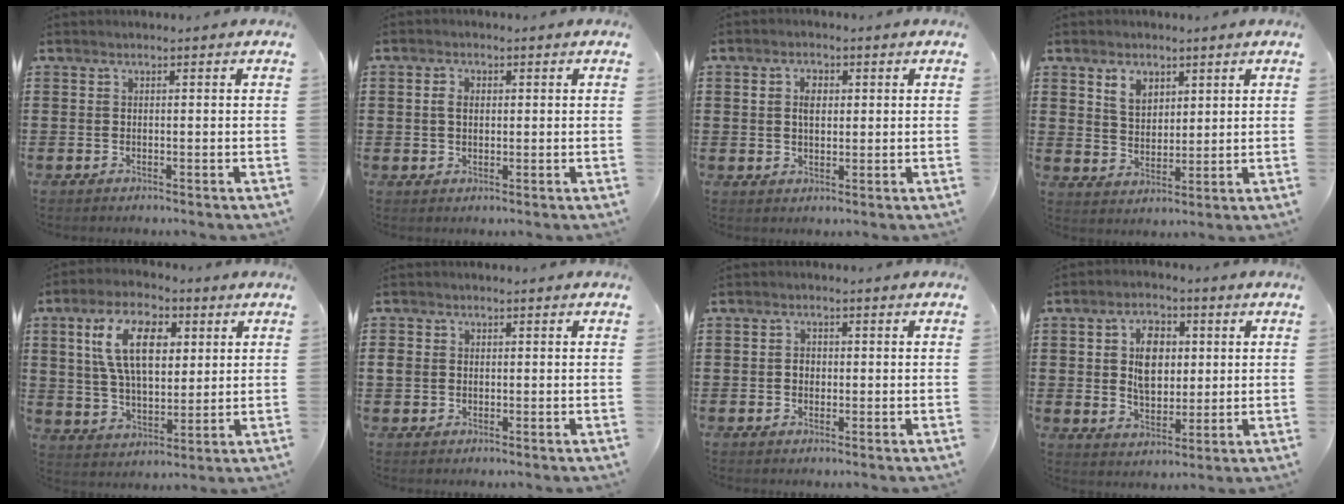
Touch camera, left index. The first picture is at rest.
{"total": 2.3, "force": [0.5, 1.6, 1.7], "torque": [-0.036, 0.010, 0.007]}
{"total": 3.1, "force": [0.9, 2.0, 2.2], "torque": [-0.039, 0.009, 0.012]}
{"total": 4.5, "force": [3.0, 2.9, 1.9], "torque": [-0.032, 0.004, 0.053]}
{"total": 11.6, "force": [4.4, 6.0, 8.9], "torque": [-0.182, 0.017, 0.078]}
{"total": 1.8, "force": [0.1, 1.6, 0.7], "torque": [-0.025, 0.005, -0.002]}
{"total": 1.4, "force": [0.0, 1.2, 0.7], "torque": [-0.016, 0.007, -0.002]}
{"total": 7.1, "force": [1.5, 4.5, 5.2], "torque": [-0.098, 0.012, 0.021]}